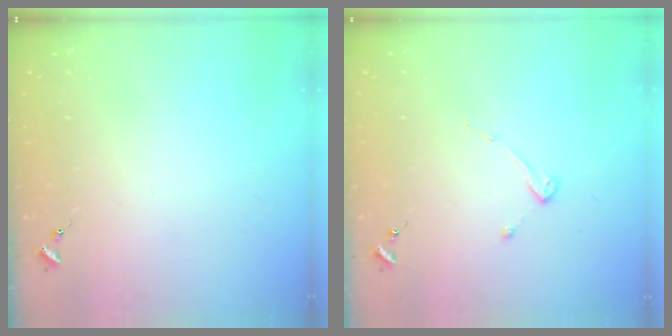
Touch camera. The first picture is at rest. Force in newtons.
{"total": 2.9, "press": 2.8, "slide": 0.3}